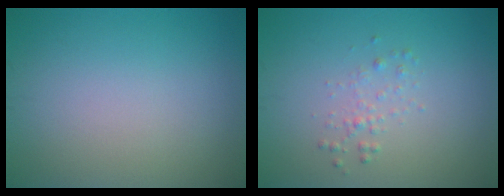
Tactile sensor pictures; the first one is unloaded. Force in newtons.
{"total": 1.1, "press": 1.1, "slide": 0.0}